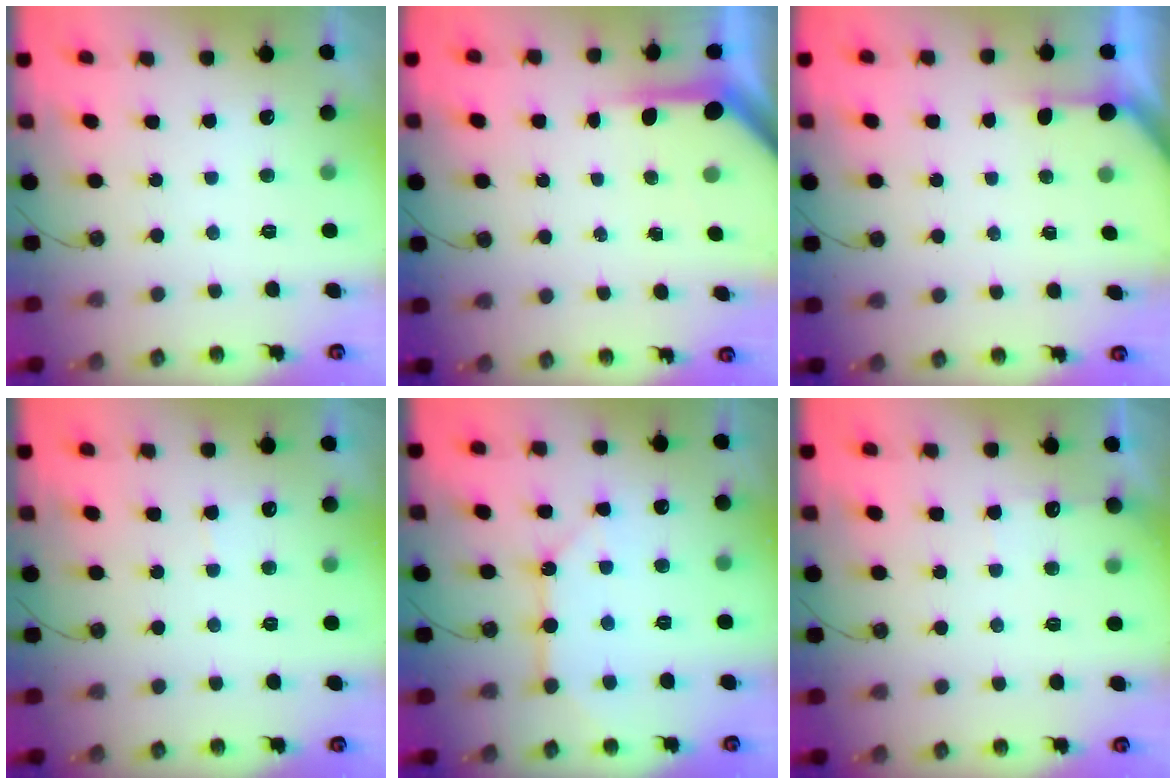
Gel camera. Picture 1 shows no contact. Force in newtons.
{"total": 5.7, "press": 5.7, "slide": 0.4}
{"total": 1.7, "press": 1.7, "slide": 0.2}
{"total": 3.2, "press": 3.2, "slide": 0.4}
{"total": 10.8, "press": 10.8, "slide": 1.0}
{"total": 3.8, "press": 3.8, "slide": 0.4}